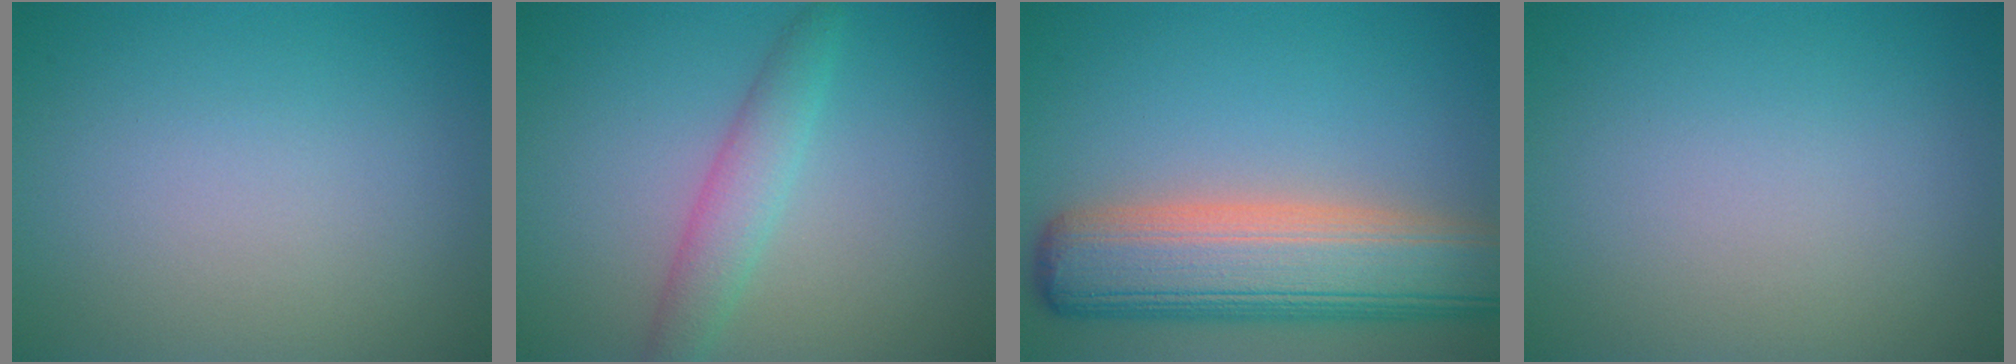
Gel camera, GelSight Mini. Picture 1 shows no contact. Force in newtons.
{"total": 2.8, "press": 2.8, "slide": 0.2}
{"total": 10.4, "press": 10.4, "slide": 0.7}
{"total": 0.0}